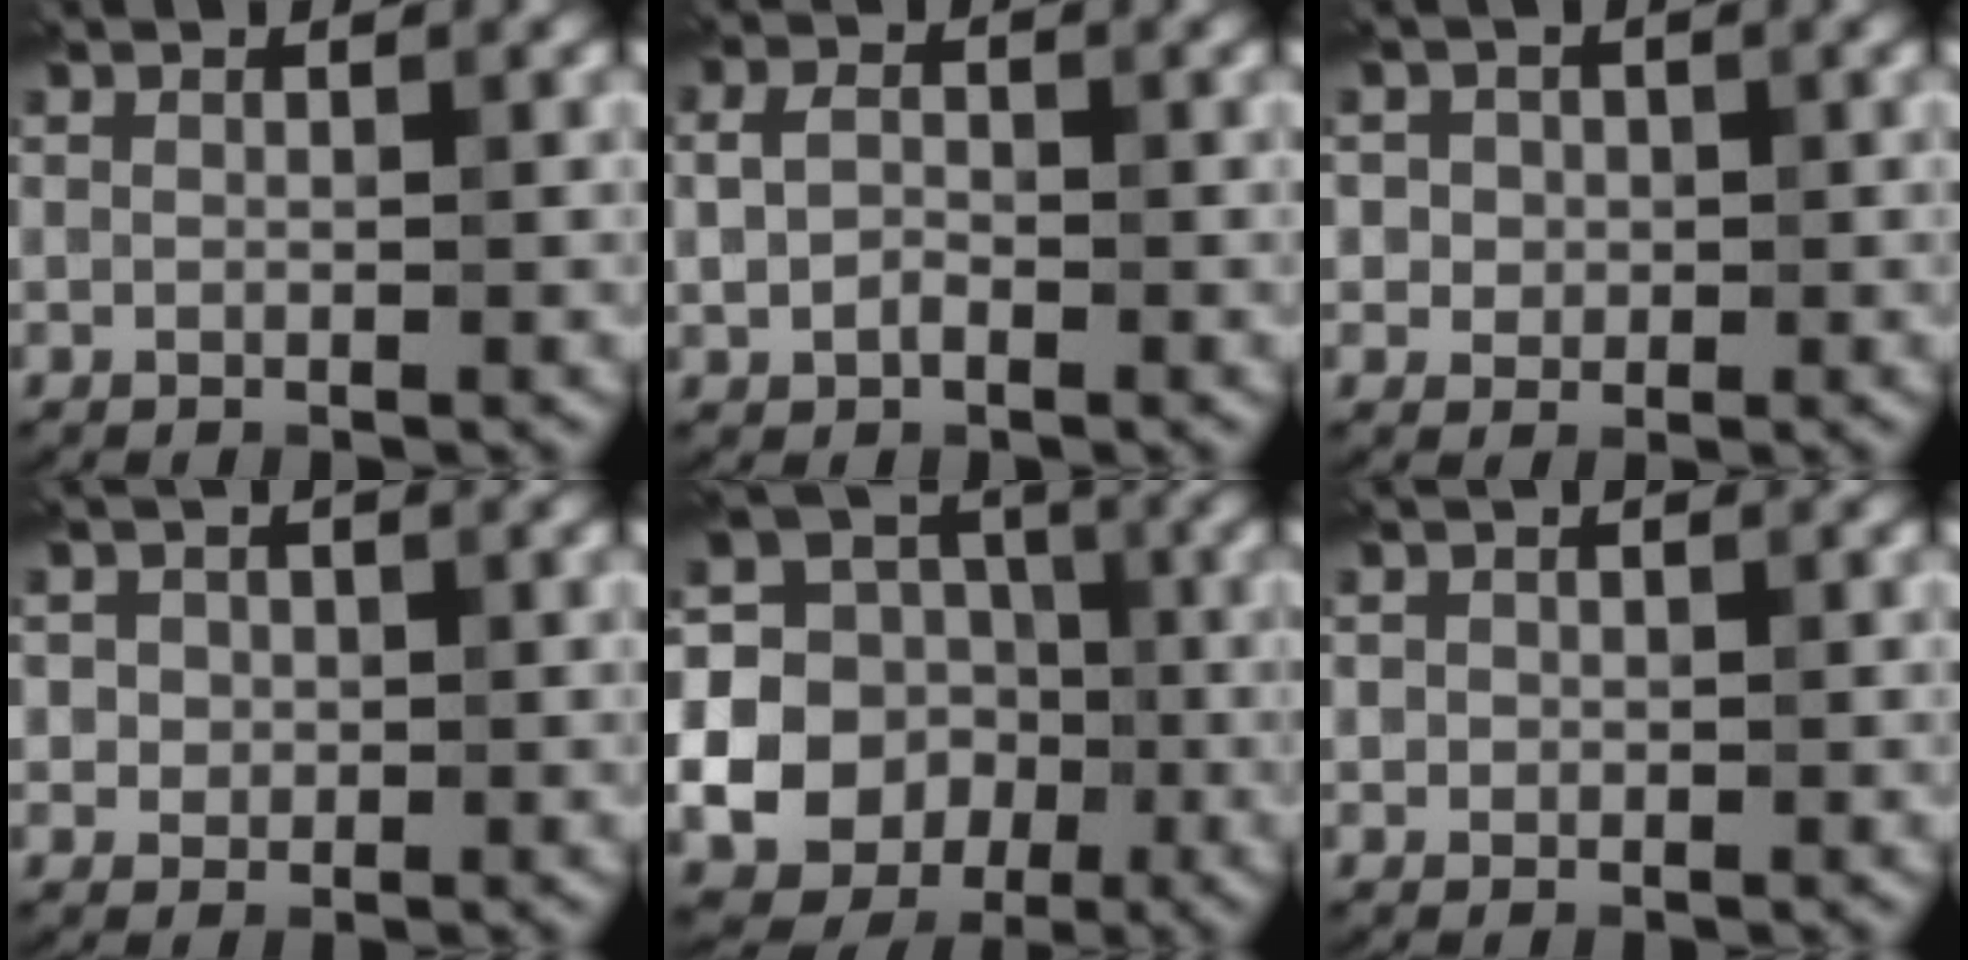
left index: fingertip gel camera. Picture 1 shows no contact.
{"total": 2.4, "force": [-0.3, 1.8, 1.6], "torque": [-0.038, 0.000, -0.011]}
{"total": 3.1, "force": [0.8, 2.8, 1.1], "torque": [-0.012, 0.007, 0.008]}
{"total": 2.3, "force": [0.5, 2.0, 0.8], "torque": [-0.008, 0.003, 0.009]}
{"total": 23.5, "force": [-4.6, 22.2, 6.0], "torque": [-0.158, -0.019, -0.115]}
{"total": 0.8, "force": [0.0, 0.8, 0.1], "torque": [0.006, -0.004, 0.001]}